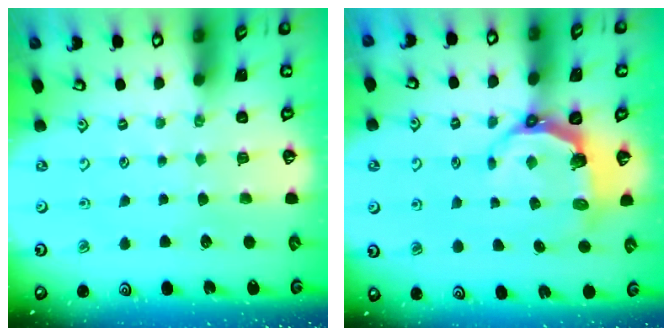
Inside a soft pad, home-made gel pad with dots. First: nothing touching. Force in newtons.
{"total": 6.5, "press": 5.0, "slide": 4.1}